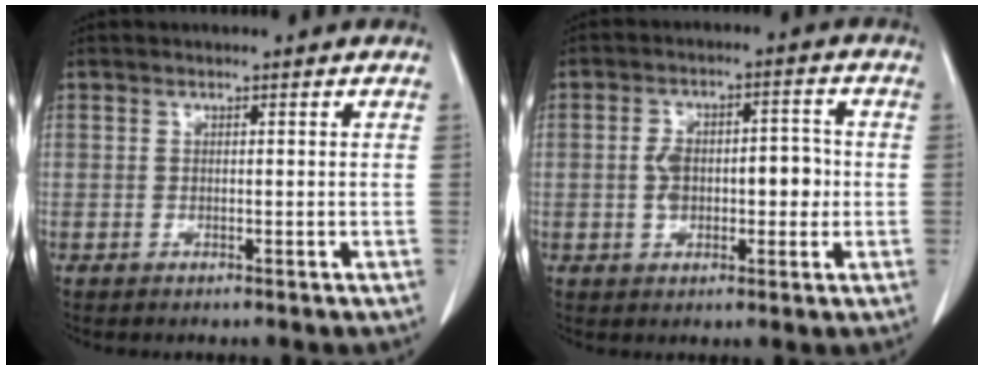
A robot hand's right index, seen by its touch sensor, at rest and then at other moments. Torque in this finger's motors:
{"motor_torque": [0.24, -0.03, 0.24, 0.05]}